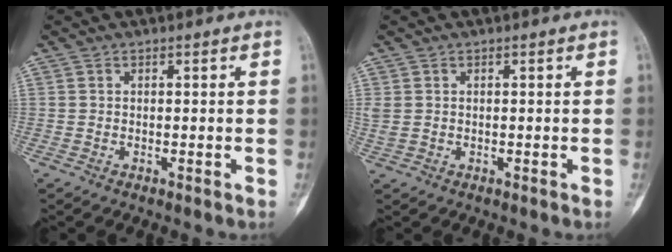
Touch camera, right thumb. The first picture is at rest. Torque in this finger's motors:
{"motor_torque": [0.01, 0.06, 0.32, 0.06, 0.03]}